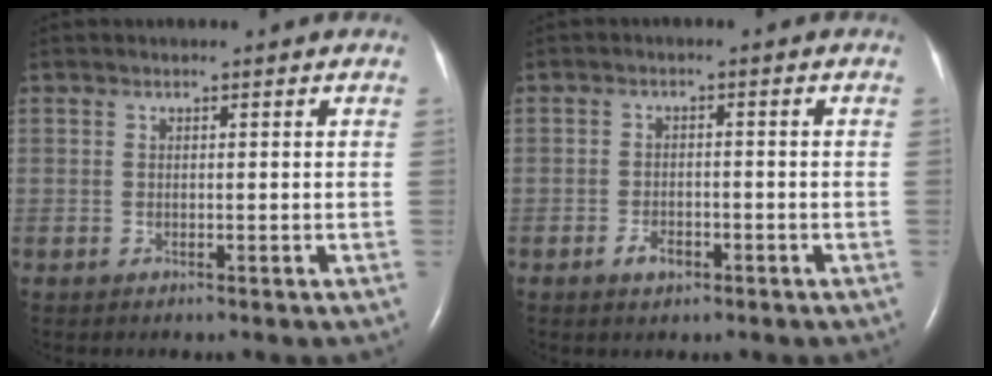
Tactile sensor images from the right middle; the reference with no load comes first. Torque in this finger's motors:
{"motor_torque": [0.34, -0.12, 0.04, 0.01]}